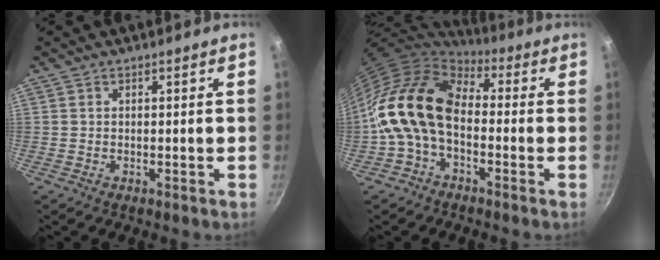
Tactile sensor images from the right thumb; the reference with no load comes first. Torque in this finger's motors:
{"motor_torque": [0.00, 1.43, 1.42, -1.36, 0.28]}